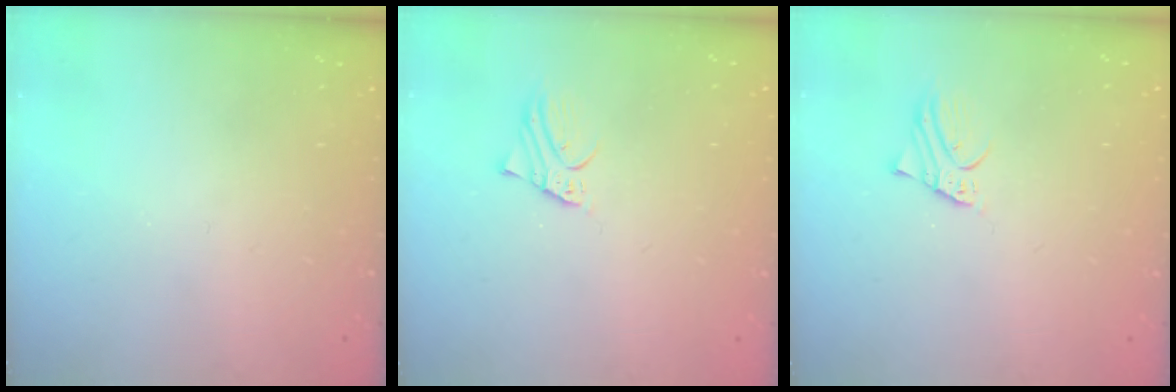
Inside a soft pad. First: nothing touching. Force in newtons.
{"total": 2.6, "press": 2.6, "slide": 0.1}
{"total": 2.6, "press": 2.6, "slide": 0.1}